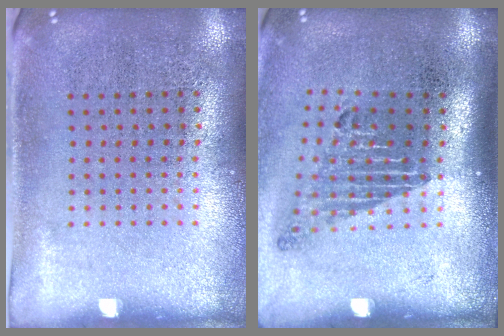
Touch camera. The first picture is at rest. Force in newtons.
{"total": 1.8, "press": 1.2, "slide": 1.3}